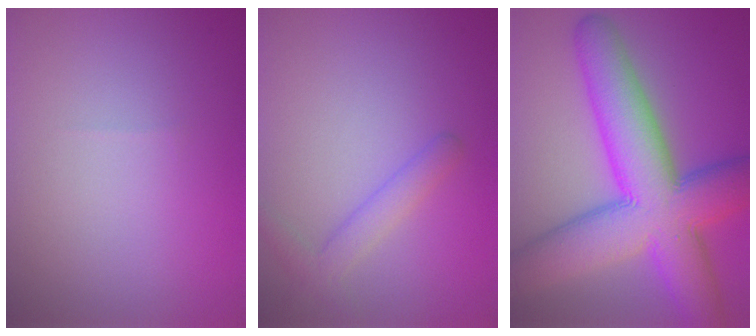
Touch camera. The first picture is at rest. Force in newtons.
{"total": 2.3, "press": 2.3, "slide": 0.1}
{"total": 12.8, "press": 12.8, "slide": 0.3}